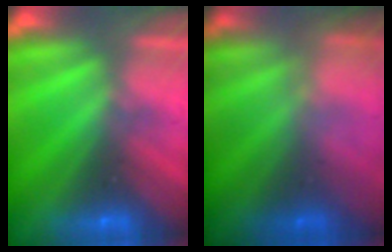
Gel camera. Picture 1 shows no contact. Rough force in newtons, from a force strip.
{"total": 9.1}